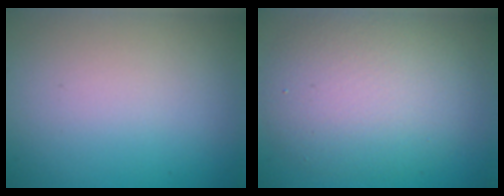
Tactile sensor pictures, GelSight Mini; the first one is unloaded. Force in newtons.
{"total": 6.8, "press": 6.8, "slide": 0.5}